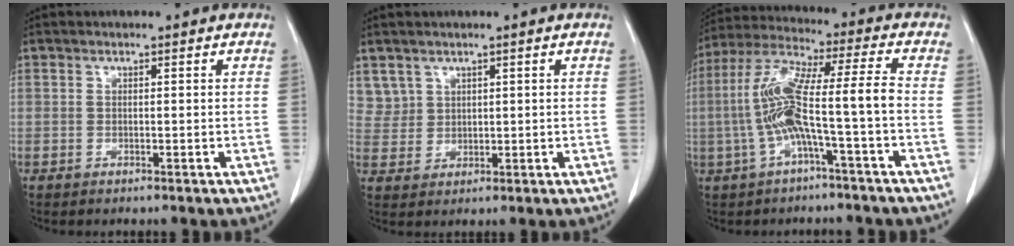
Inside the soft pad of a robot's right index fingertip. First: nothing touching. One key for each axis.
{"total": 3.7, "fx": 2.2, "fy": 2.9, "fz": -0.1, "tx": 0.011, "ty": 0.005, "tz": 0.047}
{"total": 11.4, "fx": -2.6, "fy": 0.0, "fz": 11.0, "tx": -0.229, "ty": 0.029, "tz": -0.054}